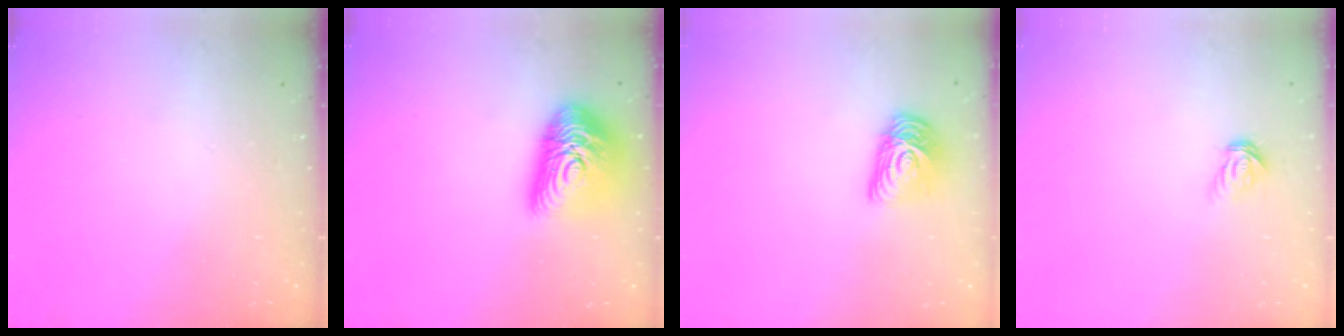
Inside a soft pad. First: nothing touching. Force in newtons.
{"total": 16.3, "press": 16.2, "slide": 1.5}
{"total": 10.8, "press": 10.8, "slide": 0.6}
{"total": 4.6, "press": 4.6, "slide": 0.4}